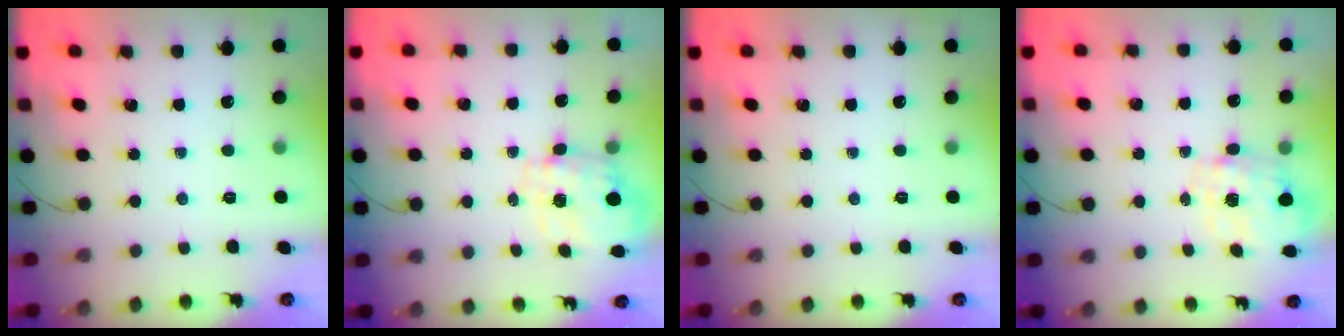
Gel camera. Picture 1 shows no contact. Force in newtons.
{"total": 2.9, "press": 2.7, "slide": 1.2}
{"total": 0.0}
{"total": 2.8, "press": 2.6, "slide": 0.8}